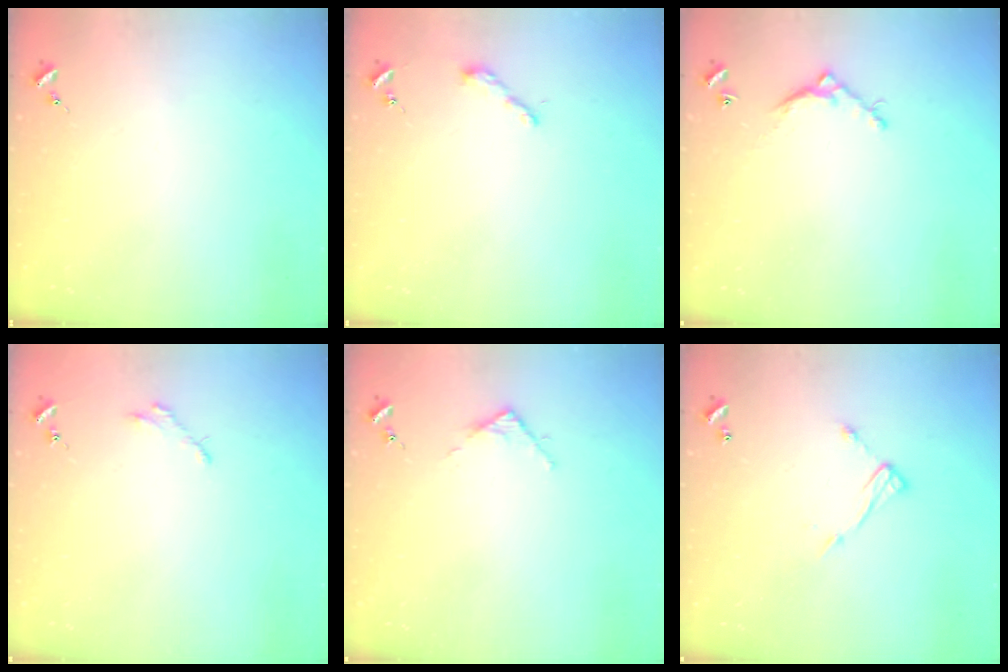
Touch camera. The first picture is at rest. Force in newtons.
{"total": 3.8, "press": 3.8, "slide": 0.3}
{"total": 5.5, "press": 5.5, "slide": 0.3}
{"total": 2.5, "press": 2.5, "slide": 0.2}
{"total": 2.8, "press": 2.8, "slide": 0.4}
{"total": 8.6, "press": 8.6, "slide": 0.4}